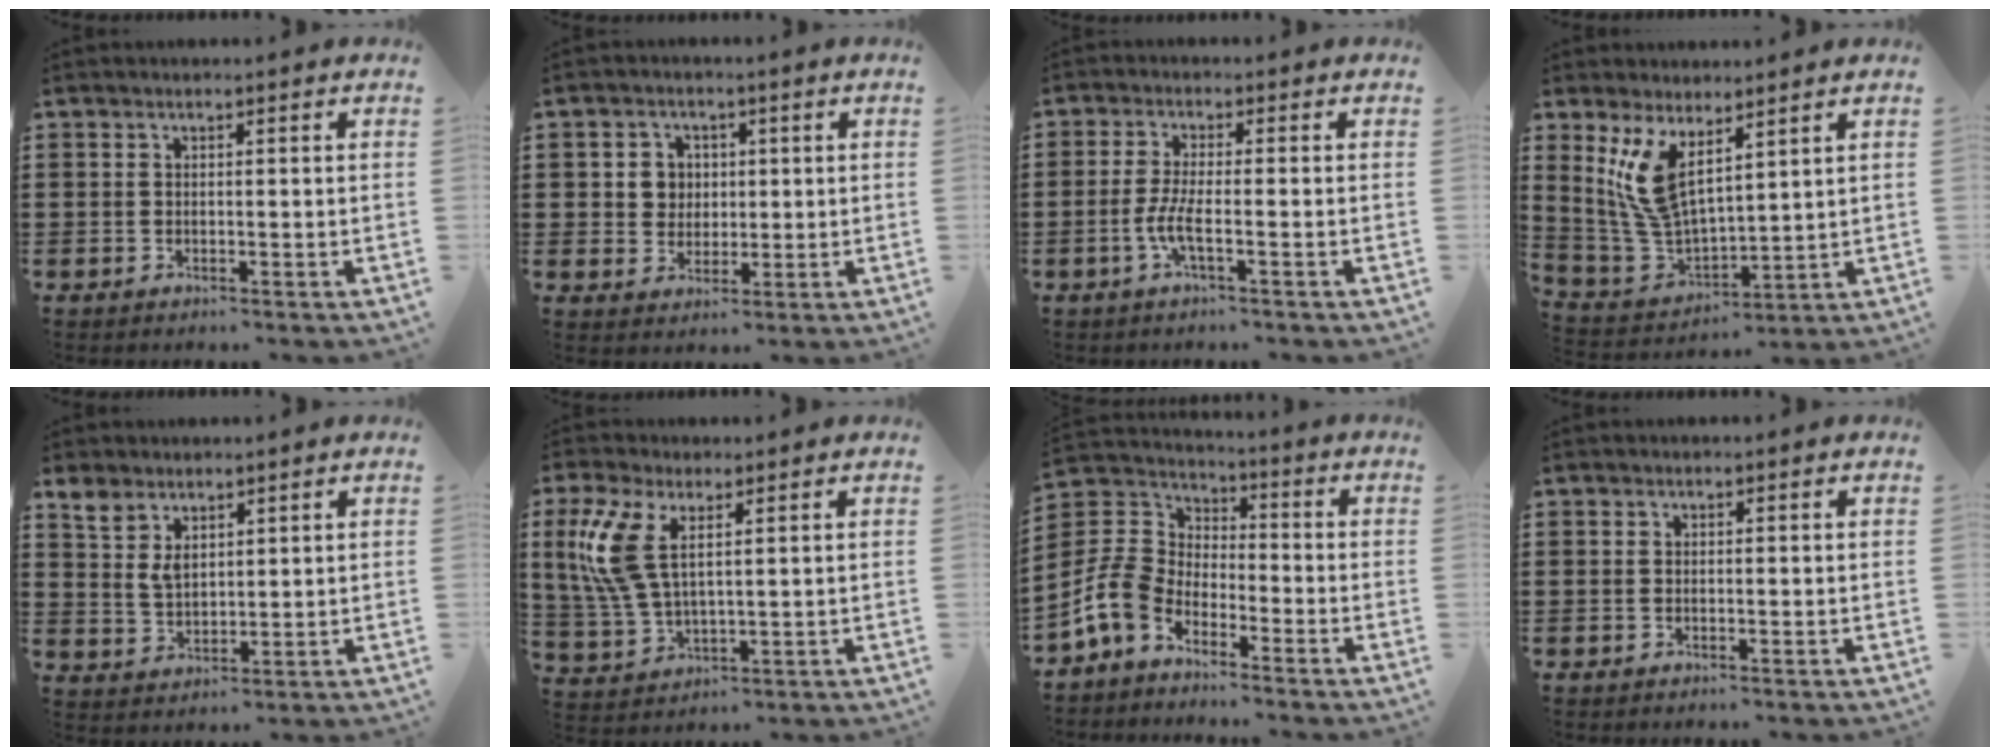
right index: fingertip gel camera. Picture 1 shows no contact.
{"total": 3.8, "force": [0.5, 3.6, 1.0], "torque": [-0.035, 0.011, 0.006]}
{"total": 4.4, "force": [-1.7, 0.6, 4.0], "torque": [-0.096, -0.011, -0.040]}
{"total": 9.0, "force": [4.4, 4.0, 6.8], "torque": [-0.179, -0.021, 0.076]}
{"total": 4.4, "force": [2.7, 2.5, 2.4], "torque": [-0.058, 0.008, 0.050]}
{"total": 8.0, "force": [2.9, 3.6, 6.5], "torque": [-0.170, -0.002, 0.045]}
{"total": 7.3, "force": [-4.4, 4.7, 3.2], "torque": [-0.120, -0.001, -0.101]}
{"total": 0.0}